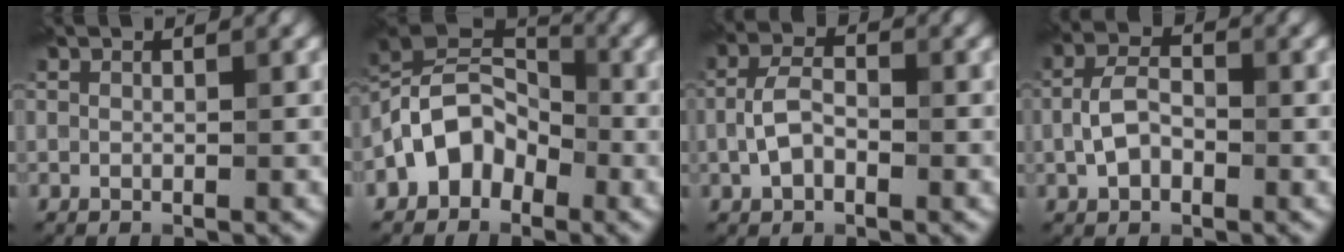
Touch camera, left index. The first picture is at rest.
{"total": 5.8, "force": [-2.8, 4.0, 3.1], "torque": [-0.044, 0.021, -0.068]}
{"total": 3.0, "force": [-0.8, 1.6, 2.4], "torque": [-0.053, 0.014, -0.021]}
{"total": 3.2, "force": [-0.8, 1.9, 2.5], "torque": [-0.055, 0.013, -0.019]}